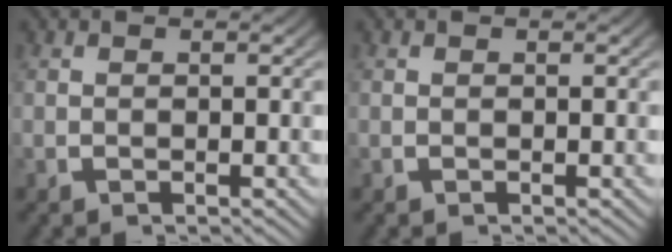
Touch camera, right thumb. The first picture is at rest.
{"total": 0.0}